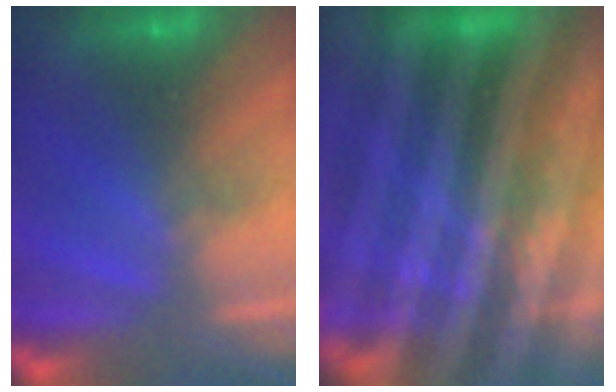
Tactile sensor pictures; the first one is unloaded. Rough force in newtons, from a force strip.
{"total": 8.5}